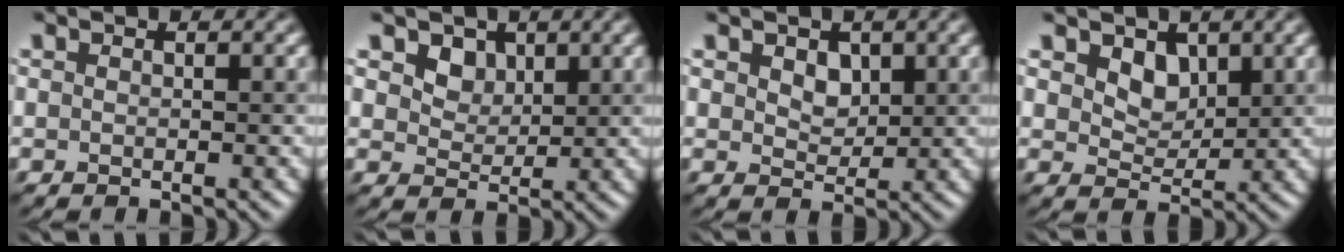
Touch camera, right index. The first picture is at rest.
{"total": 2.7, "force": [1.5, 2.0, 1.1], "torque": [-0.031, -0.017, 0.032]}
{"total": 2.1, "force": [0.8, 1.5, 1.2], "torque": [-0.025, -0.003, 0.014]}
{"total": 2.8, "force": [1.4, 1.9, 1.4], "torque": [-0.035, -0.009, 0.017]}